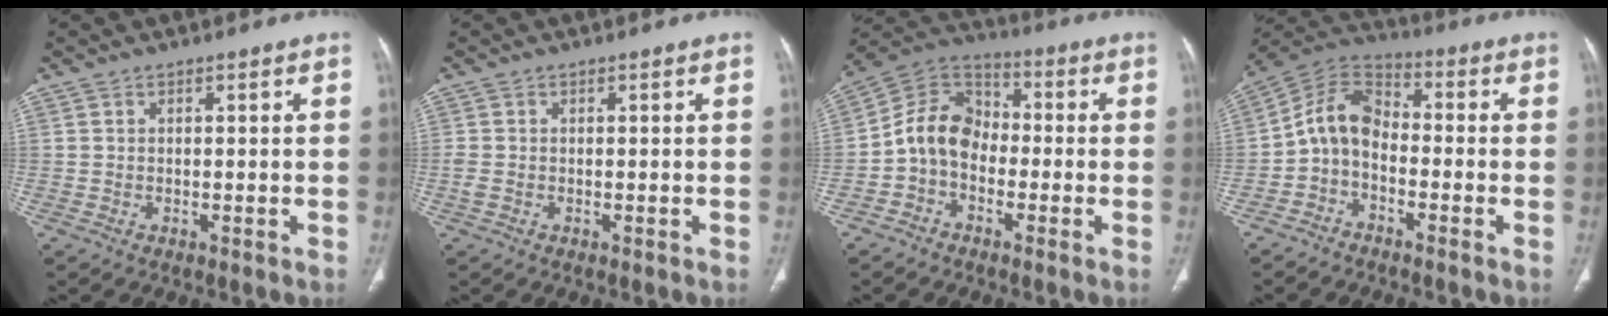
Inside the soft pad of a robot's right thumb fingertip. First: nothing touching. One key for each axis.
{"total": 1.3, "fx": -0.3, "fy": 0.9, "fz": 0.8, "tx": -0.027, "ty": -0.002, "tz": -0.007}
{"total": 10.2, "fx": -2.2, "fy": 8.0, "fz": 5.9, "tx": -0.091, "ty": 0.047, "tz": -0.056}
{"total": 8.4, "fx": -2.1, "fy": 5.9, "fz": 5.6, "tx": -0.093, "ty": 0.050, "tz": -0.059}